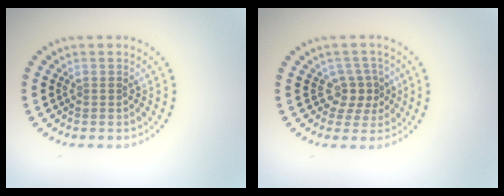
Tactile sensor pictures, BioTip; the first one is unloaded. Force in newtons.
{"total": 2.4, "press": 1.9, "slide": 1.5}